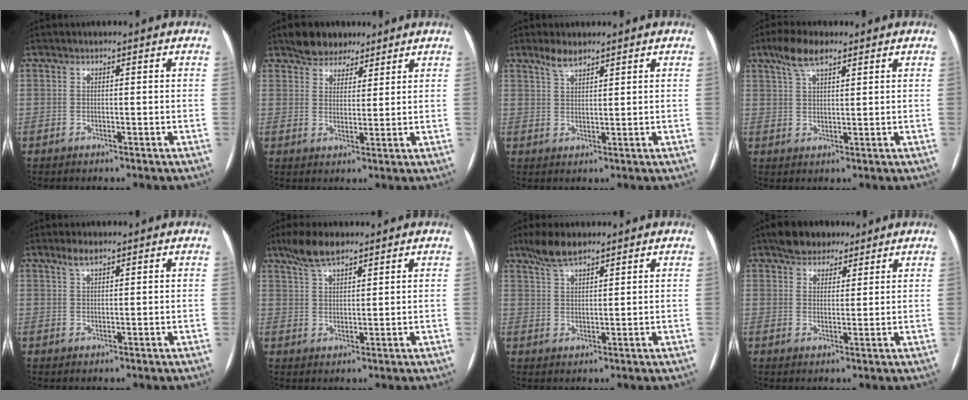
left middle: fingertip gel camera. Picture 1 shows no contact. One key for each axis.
{"total": 5.8, "fx": 4.5, "fy": 3.3, "fz": 1.4, "tx": -0.023, "ty": 0.011, "tz": 0.078}
{"total": 3.0, "fx": 2.5, "fy": 0.7, "fz": 1.6, "tx": -0.036, "ty": 0.006, "tz": 0.049}
{"total": 5.5, "fx": 3.8, "fy": 1.5, "fz": 3.8, "tx": -0.081, "ty": 0.018, "tz": 0.072}
{"total": 2.1, "fx": 1.6, "fy": 0.4, "fz": 1.3, "tx": -0.028, "ty": 0.006, "tz": 0.032}
{"total": 5.7, "fx": 4.5, "fy": 1.4, "fz": 3.3, "tx": -0.071, "ty": 0.013, "tz": 0.085}
{"total": 4.9, "fx": 4.0, "fy": 1.1, "fz": 2.7, "tx": -0.061, "ty": 0.013, "tz": 0.077}
{"total": 5.6, "fx": 4.2, "fy": 3.2, "fz": 1.9, "tx": -0.030, "ty": 0.015, "tz": 0.073}